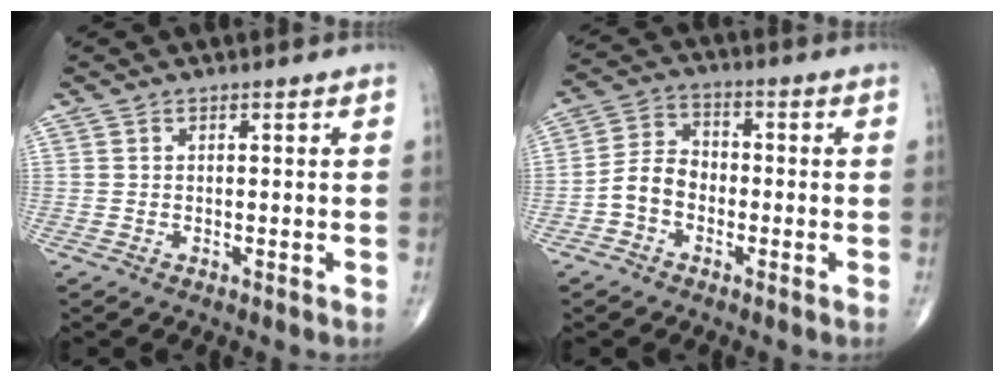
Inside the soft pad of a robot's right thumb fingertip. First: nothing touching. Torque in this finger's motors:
{"motor_torque": [-0.08, 0.21, 0.40, -0.15, 0.10]}